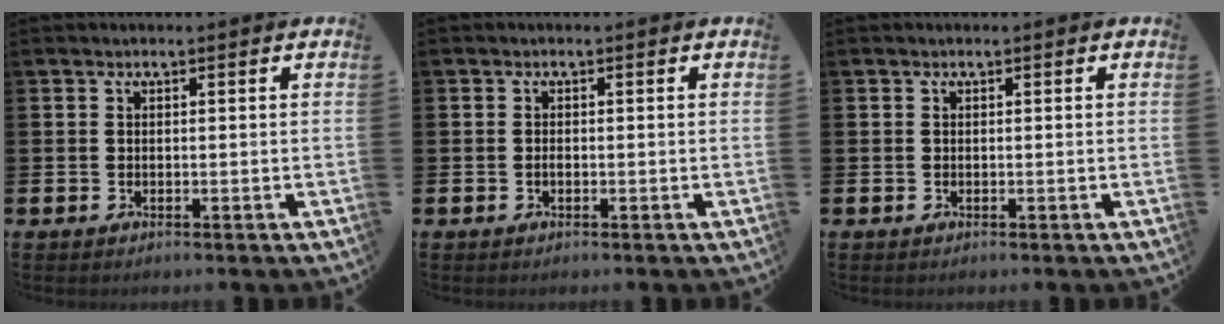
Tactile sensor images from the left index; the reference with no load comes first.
{"total": 0.6, "force": [-0.3, 0.3, 0.4], "torque": [-0.017, 0.003, -0.004]}
{"total": 0.0}